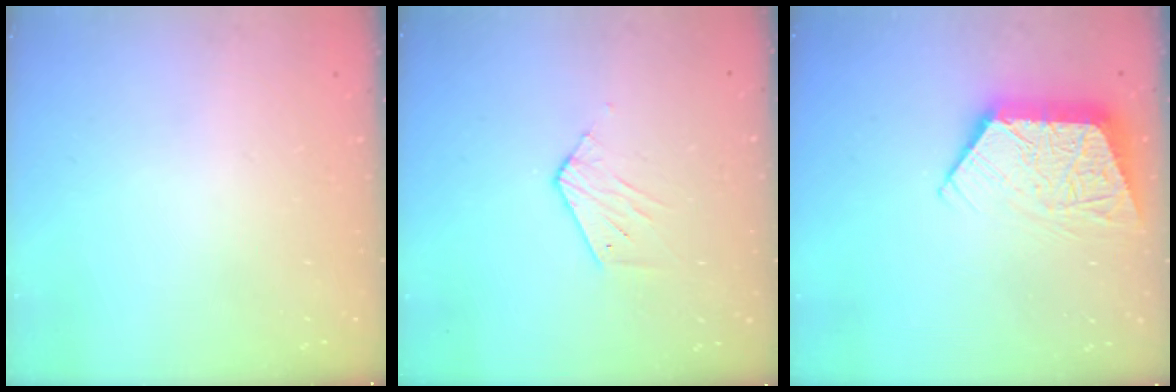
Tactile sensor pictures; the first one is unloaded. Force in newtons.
{"total": 4.9, "press": 4.8, "slide": 0.4}
{"total": 12.8, "press": 12.8, "slide": 1.1}